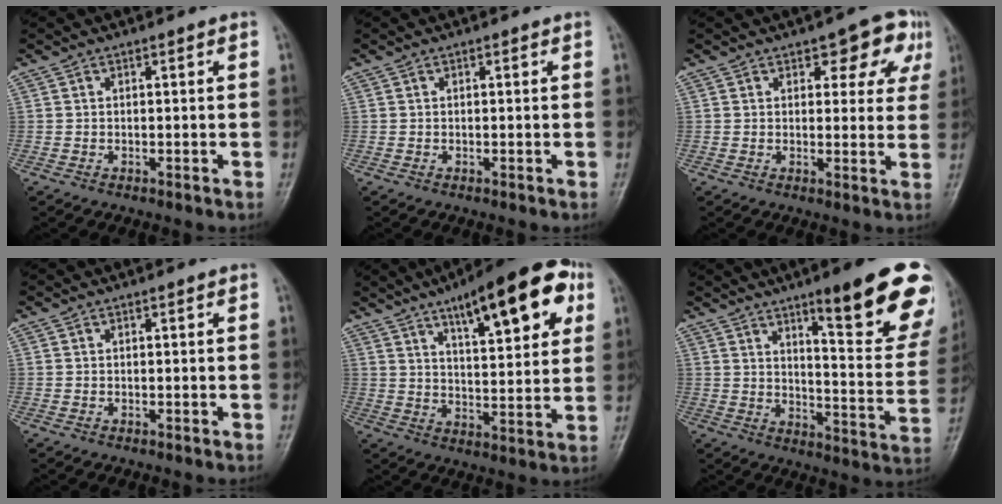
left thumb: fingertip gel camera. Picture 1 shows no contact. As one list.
[{"total": 0.0}, {"total": 8.4, "force": [4.1, 4.3, 5.8], "torque": [-0.024, -0.010, 0.044]}, {"total": 0.0}, {"total": 18.7, "force": [9.0, 6.0, 15.2], "torque": [-0.182, -0.020, 0.130]}, {"total": 20.9, "force": [12.3, 4.3, 16.3], "torque": [-0.170, -0.065, 0.171]}]